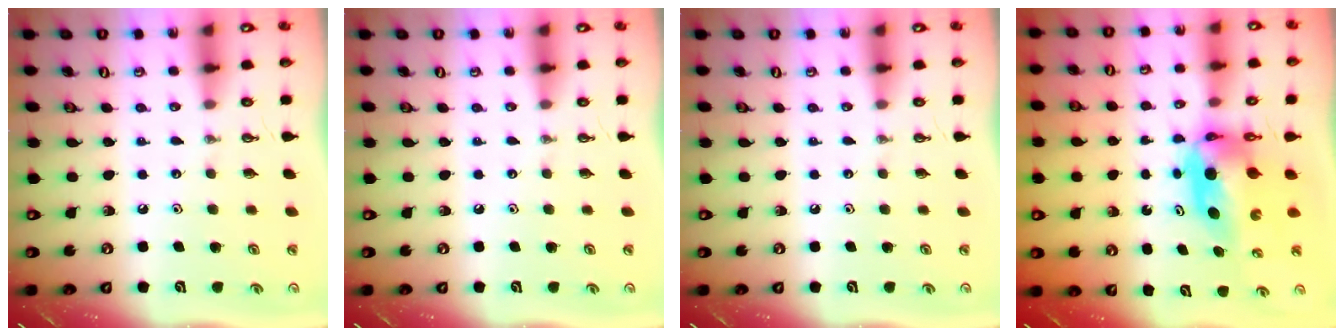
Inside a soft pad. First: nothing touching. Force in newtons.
{"total": 0.0}
{"total": 0.0}
{"total": 6.4, "press": 6.4, "slide": 0.5}